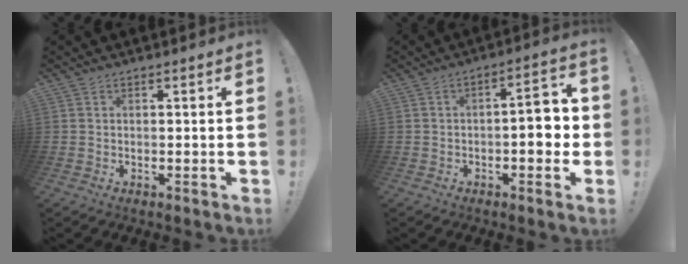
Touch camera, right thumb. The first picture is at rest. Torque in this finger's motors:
{"motor_torque": [-0.02, 0.19, 0.10, 0.38, 0.06]}